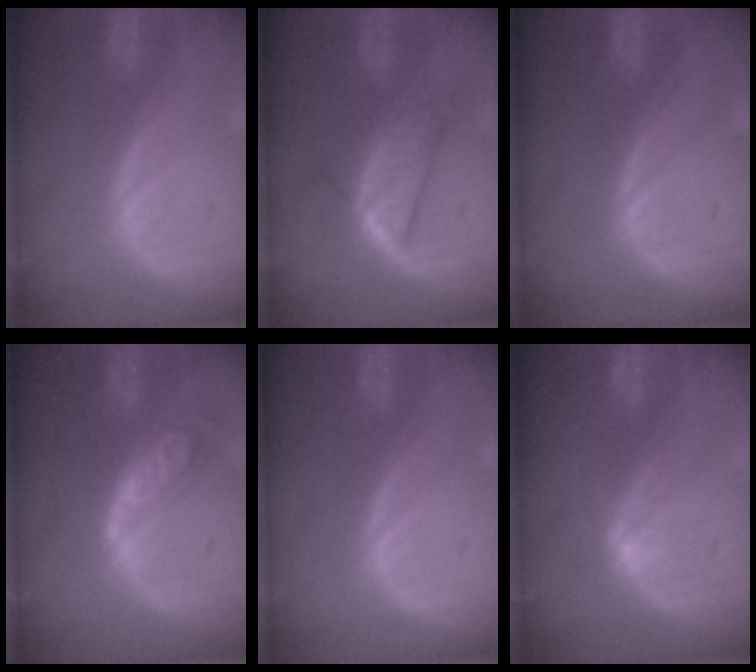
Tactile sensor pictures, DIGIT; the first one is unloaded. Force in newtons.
{"total": 5.8, "press": 5.5, "slide": 1.7}
{"total": 0.0}
{"total": 6.4, "press": 5.6, "slide": 3.1}
{"total": 0.0}
{"total": 2.3, "press": 1.9, "slide": 1.3}